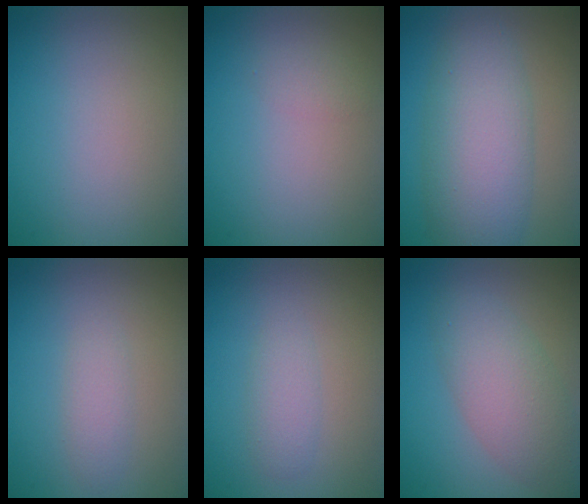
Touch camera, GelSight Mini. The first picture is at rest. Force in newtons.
{"total": 0.8, "press": 0.8, "slide": 0.0}
{"total": 7.6, "press": 7.6, "slide": 0.1}
{"total": 1.6, "press": 1.6, "slide": 0.1}
{"total": 1.7, "press": 1.7, "slide": 0.1}
{"total": 4.9, "press": 4.9, "slide": 0.5}